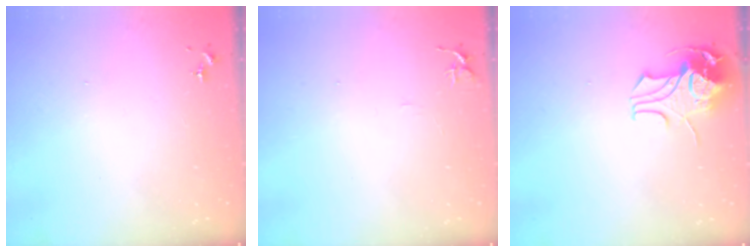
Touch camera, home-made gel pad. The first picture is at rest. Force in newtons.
{"total": 5.6, "press": 5.6, "slide": 0.5}
{"total": 9.0, "press": 8.9, "slide": 0.9}